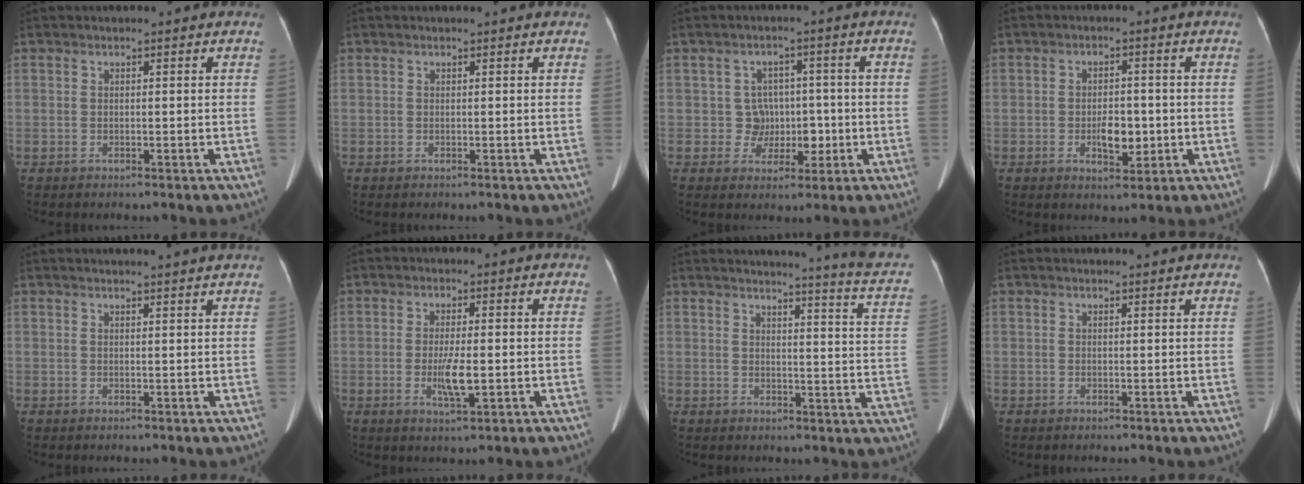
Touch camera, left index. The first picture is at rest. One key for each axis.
{"total": 0.0}
{"total": 4.8, "fx": -0.6, "fy": 4.6, "fz": 1.1, "tx": -0.006, "ty": 0.012, "tz": -0.003}
{"total": 4.6, "fx": -1.2, "fy": 2.3, "fz": 3.7, "tx": -0.060, "ty": -0.002, "tz": -0.013}
{"total": 4.8, "fx": 4.5, "fy": -0.7, "fz": 1.6, "tx": -0.020, "ty": 0.010, "tz": 0.043}
{"total": 4.4, "fx": -1.0, "fy": 0.8, "fz": 4.2, "tx": -0.084, "ty": -0.010, "tz": -0.013}
{"total": 12.6, "fx": 11.2, "fy": -1.3, "fz": 5.6, "tx": -0.073, "ty": -0.069, "tz": 0.104}
{"total": 2.3, "fx": 2.2, "fy": 0.3, "fz": 0.5, "tx": -0.011, "ty": 0.007, "tz": 0.020}